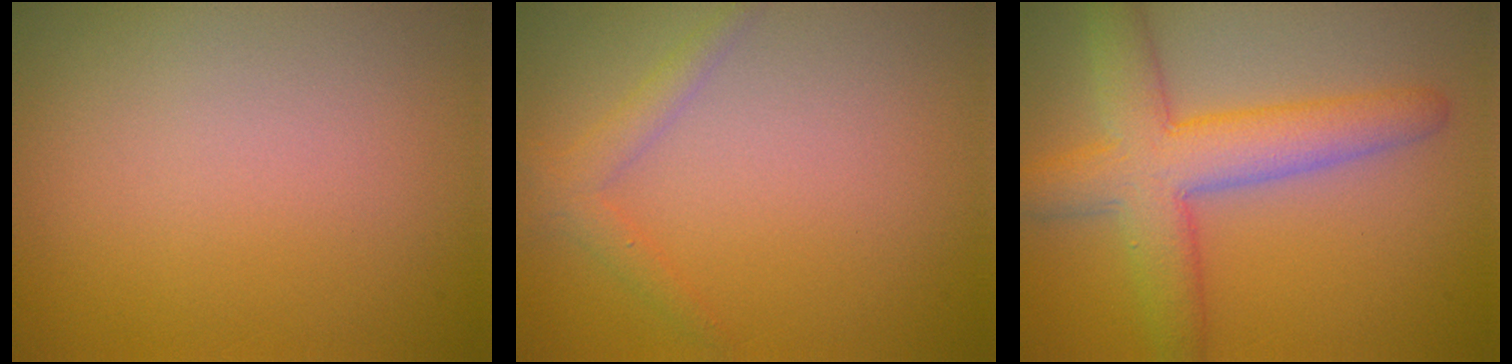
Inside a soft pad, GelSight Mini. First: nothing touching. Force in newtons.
{"total": 1.8, "press": 1.8, "slide": 0.1}
{"total": 6.9, "press": 6.9, "slide": 0.4}